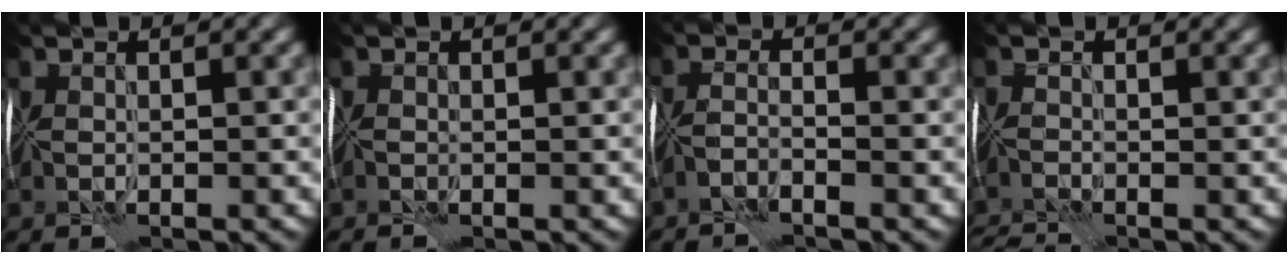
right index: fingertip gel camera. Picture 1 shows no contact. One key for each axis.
{"total": 0.6, "fx": -0.6, "fy": 0.3, "fz": 0.1, "tx": 0.001, "ty": 0.001, "tz": -0.012}
{"total": 1.3, "fx": -1.2, "fy": -0.4, "fz": 0.4, "tx": -0.014, "ty": 0.004, "tz": -0.032}
{"total": 3.0, "fx": -2.9, "fy": -0.1, "fz": 0.5, "tx": -0.015, "ty": -0.016, "tz": -0.061}